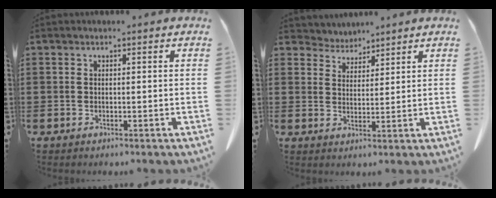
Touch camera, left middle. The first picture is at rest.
{"total": 3.4, "force": [3.2, 1.1, -0.4], "torque": [-0.008, -0.011, 0.058]}